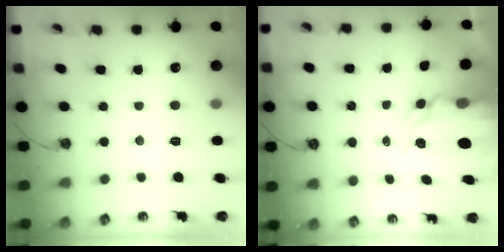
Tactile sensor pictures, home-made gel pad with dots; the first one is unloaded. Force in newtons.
{"total": 7.7, "press": 7.6, "slide": 0.7}